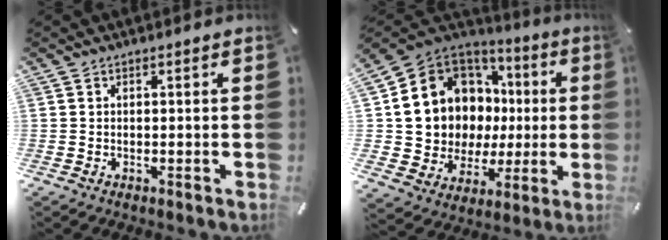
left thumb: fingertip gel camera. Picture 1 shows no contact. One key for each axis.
{"total": 12.6, "fx": 3.1, "fy": 11.6, "fz": 3.8, "tx": -0.071, "ty": -0.053, "tz": 0.084}